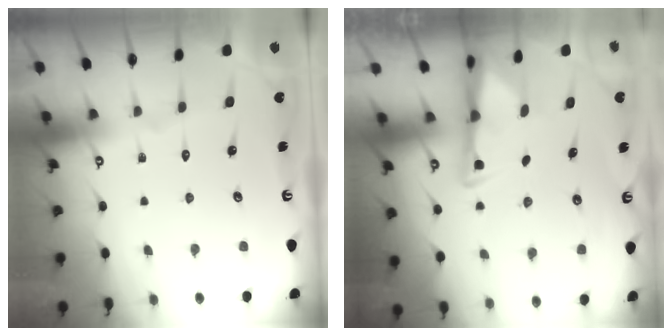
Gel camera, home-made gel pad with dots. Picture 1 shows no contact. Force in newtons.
{"total": 2.8, "press": 2.8, "slide": 0.6}